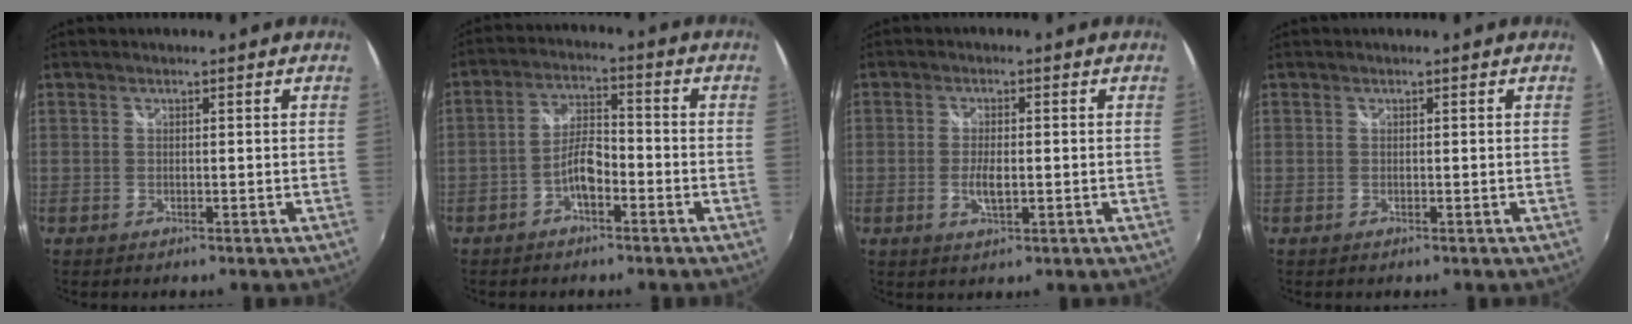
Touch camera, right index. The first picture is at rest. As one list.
[{"total": 5.5, "force": [-2.9, 2.0, 4.1], "torque": [-0.087, 0.012, -0.052]}, {"total": 3.8, "force": [-0.8, 1.3, 3.5], "torque": [-0.067, -0.007, -0.013]}, {"total": 0.0}]